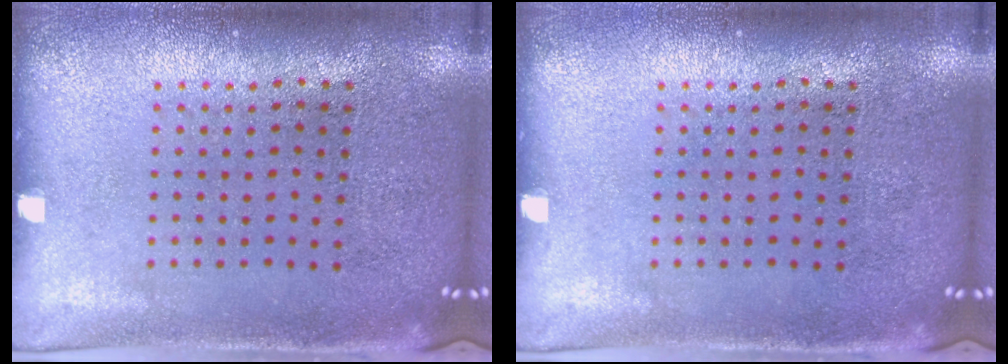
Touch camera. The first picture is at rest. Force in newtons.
{"total": 0.0}